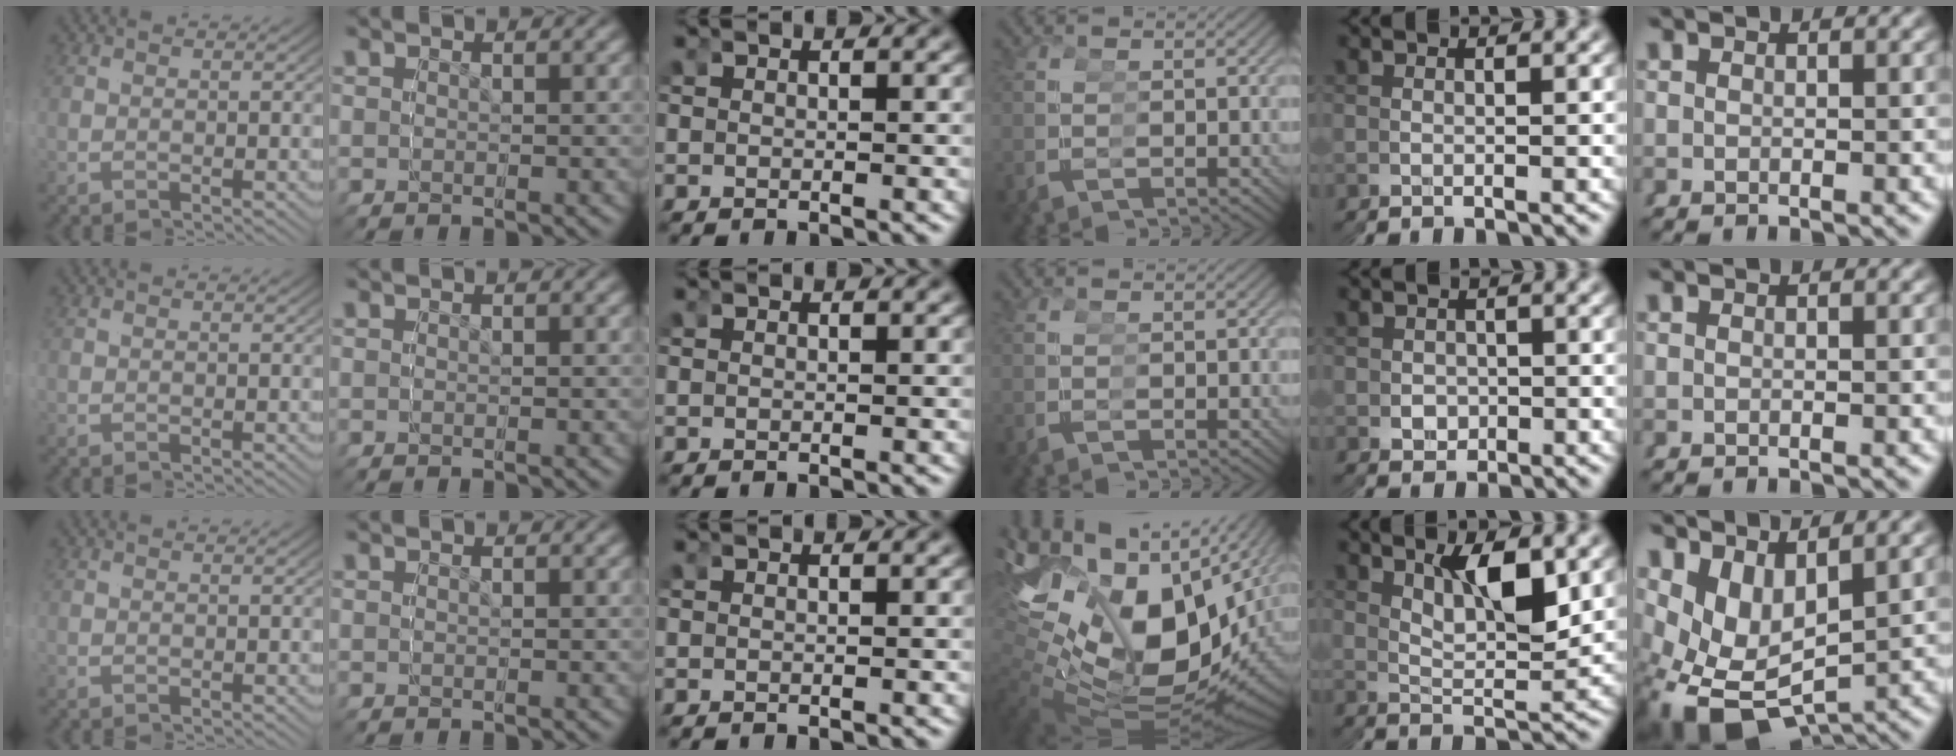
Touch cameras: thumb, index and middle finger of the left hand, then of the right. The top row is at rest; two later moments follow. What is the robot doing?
{"motion": "grasp_and_lifting", "object": "glasses"}